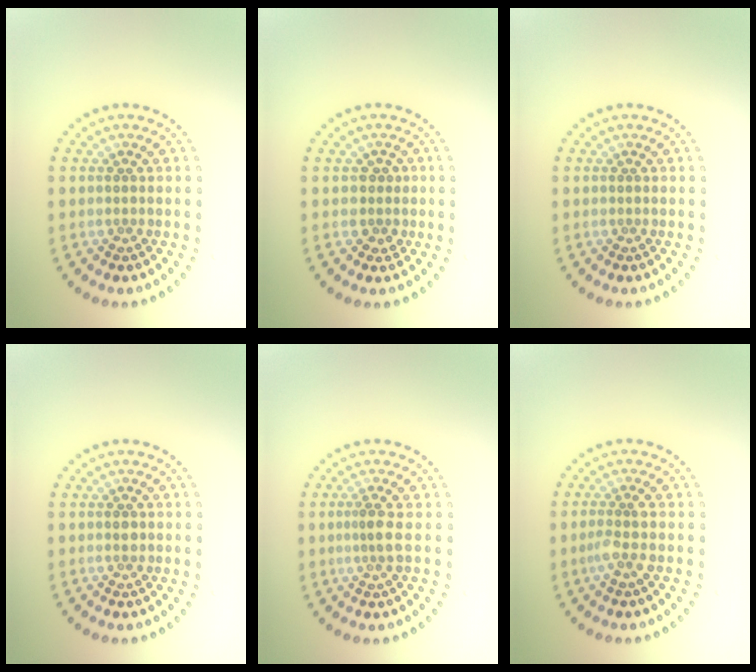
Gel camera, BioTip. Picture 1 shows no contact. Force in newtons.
{"total": 1.6, "press": 1.3, "slide": 0.9}
{"total": 0.0}
{"total": 1.0, "press": 1.0, "slide": 0.0}
{"total": 1.8, "press": 1.3, "slide": 1.3}
{"total": 1.7, "press": 1.3, "slide": 1.1}